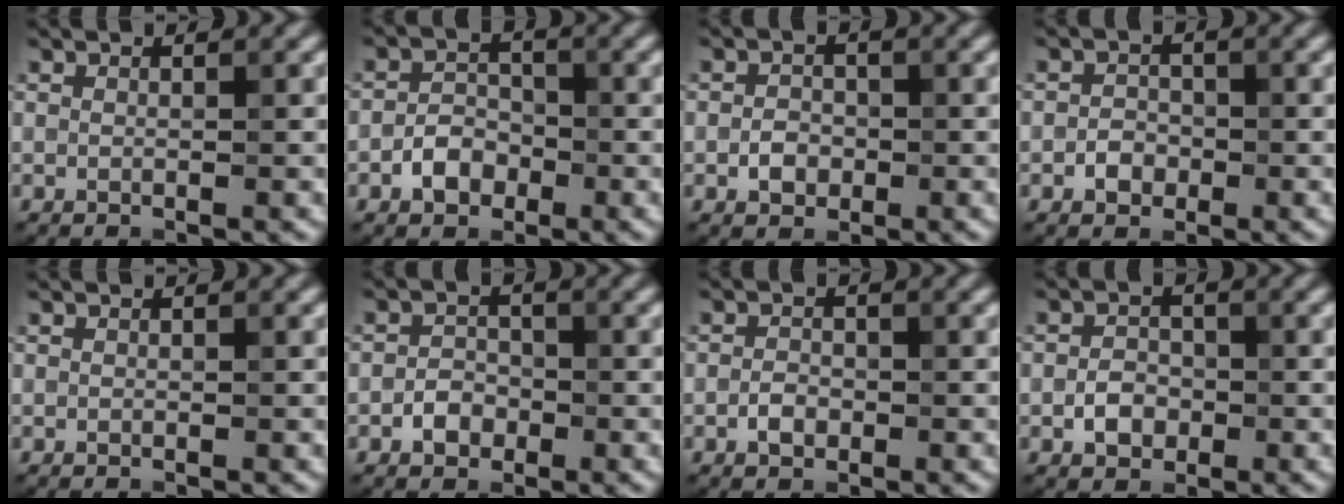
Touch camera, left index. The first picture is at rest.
{"total": 2.6, "force": [-1.3, 1.9, 1.3], "torque": [-0.017, 0.007, -0.028]}
{"total": 1.8, "force": [-0.6, 1.4, 0.9], "torque": [-0.011, 0.001, -0.014]}
{"total": 1.7, "force": [-0.7, 1.4, 0.7], "torque": [-0.007, 0.002, -0.016]}
{"total": 0.0}
{"total": 2.0, "force": [-1.0, 1.5, 0.9], "torque": [-0.010, 0.004, -0.021]}
{"total": 1.6, "force": [-0.7, 1.0, 0.9], "torque": [-0.015, 0.003, -0.015]}
{"total": 2.3, "force": [-0.8, 1.8, 1.2], "torque": [-0.017, 0.002, -0.018]}